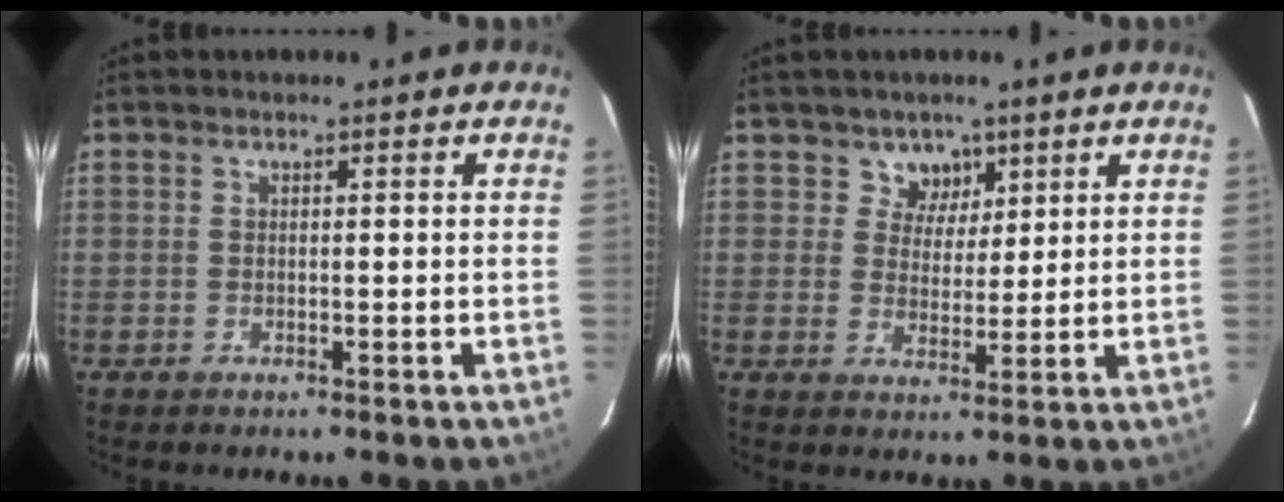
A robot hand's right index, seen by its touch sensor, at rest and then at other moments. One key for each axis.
{"total": 4.5, "fx": 2.5, "fy": 3.7, "fz": 0.4, "tx": 0.004, "ty": 0.001, "tz": 0.041}